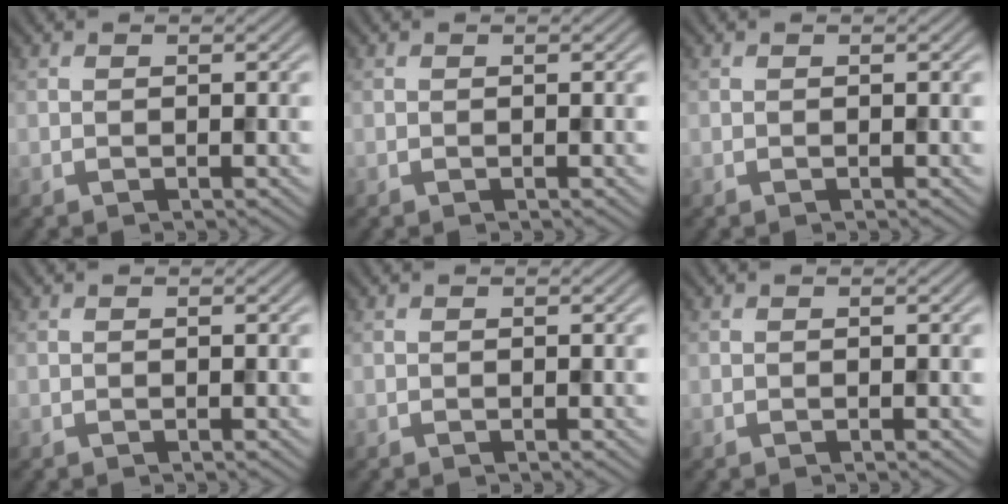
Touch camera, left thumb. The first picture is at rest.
{"total": 0.0}
{"total": 0.0}
{"total": 0.0}
{"total": 0.0}
{"total": 0.0}